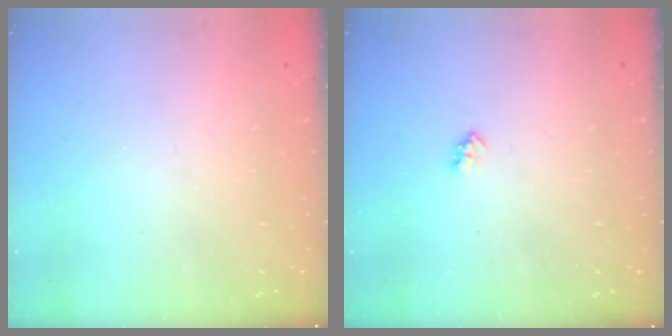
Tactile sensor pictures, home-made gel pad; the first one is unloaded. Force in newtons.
{"total": 2.0, "press": 2.0, "slide": 0.3}